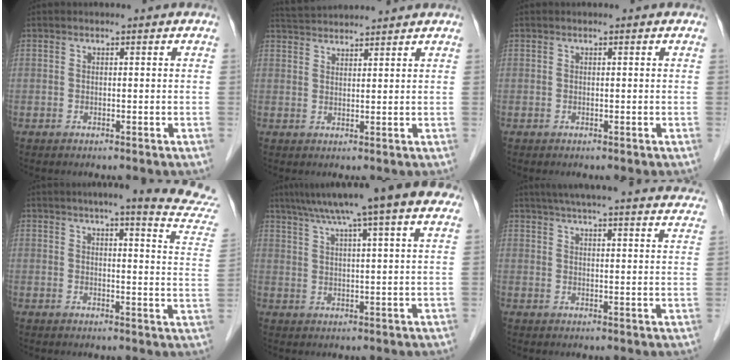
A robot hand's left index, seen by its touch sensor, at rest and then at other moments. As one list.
[{"total": 6.4, "force": [6.2, -0.1, 1.3], "torque": [-0.031, 0.034, 0.103]}, {"total": 0.0}, {"total": 14.9, "force": [13.5, -0.9, 6.0], "torque": [-0.071, -0.080, 0.140]}, {"total": 15.0, "force": [11.0, 0.2, 10.2], "torque": [-0.157, 0.040, 0.144]}, {"total": 29.7, "force": [27.2, 2.2, 11.8], "torque": [-0.185, -0.039, 0.325]}]